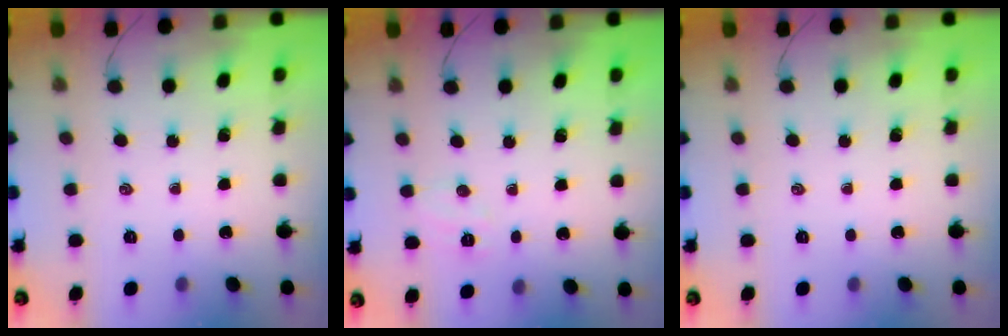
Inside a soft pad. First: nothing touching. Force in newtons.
{"total": 4.8, "press": 4.6, "slide": 1.1}
{"total": 0.0}